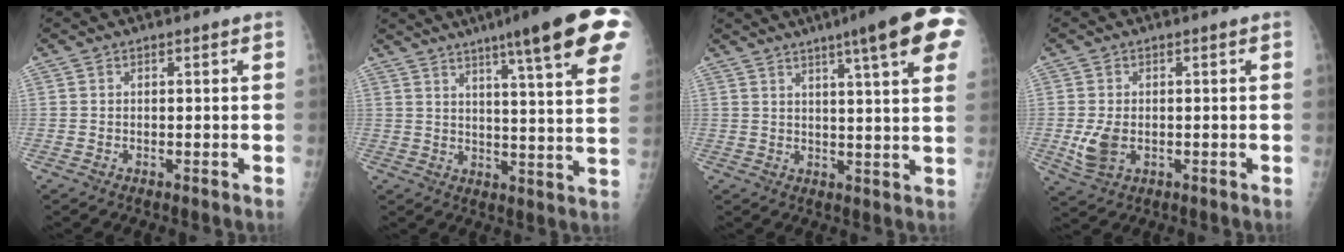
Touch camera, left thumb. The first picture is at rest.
{"total": 20.5, "force": [11.9, 2.2, 16.6], "torque": [-0.213, -0.034, 0.149]}
{"total": 15.5, "force": [8.0, 1.6, 13.2], "torque": [-0.162, -0.016, 0.093]}
{"total": 5.1, "force": [-0.9, 3.4, 3.7], "torque": [-0.074, -0.001, -0.009]}